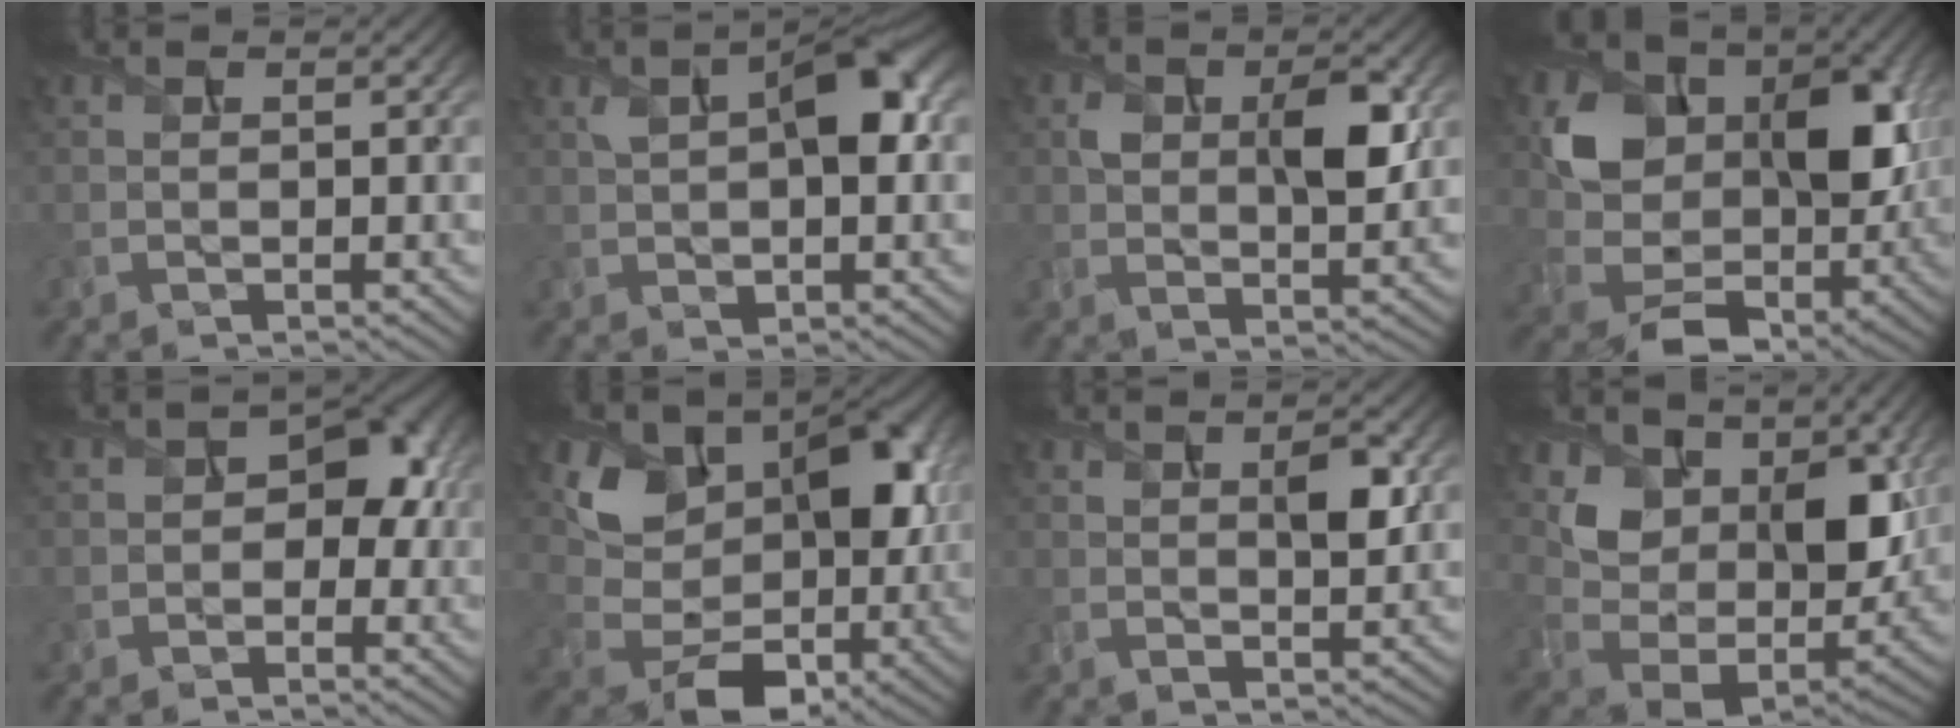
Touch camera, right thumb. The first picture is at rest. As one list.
[{"total": 8.1, "force": [1.6, 3.9, 6.9], "torque": [-0.122, 0.009, 0.026]}, {"total": 6.8, "force": [1.6, 3.9, 5.3], "torque": [-0.094, -0.003, 0.028]}, {"total": 12.2, "force": [1.7, 9.2, 7.9], "torque": [-0.140, -0.012, 0.039]}, {"total": 5.1, "force": [-0.2, 3.8, 3.4], "torque": [-0.029, 0.004, -0.007]}, {"total": 11.9, "force": [2.7, 8.6, 7.7], "torque": [-0.126, -0.015, 0.058]}, {"total": 4.3, "force": [1.7, 1.8, 3.5], "torque": [-0.066, -0.003, 0.033]}, {"total": 11.2, "force": [5.1, 7.4, 6.7], "torque": [-0.137, -0.018, 0.095]}]